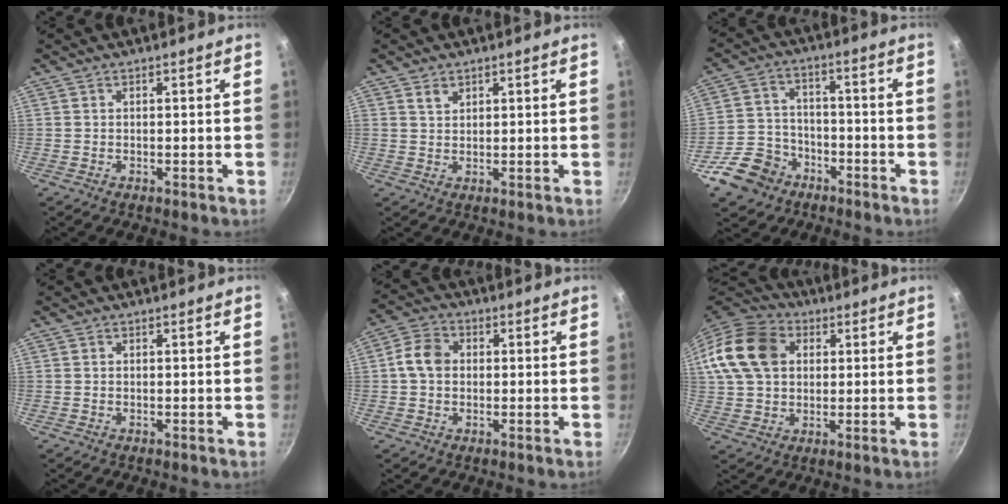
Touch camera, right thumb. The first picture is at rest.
{"total": 2.1, "force": [1.2, 1.3, 1.0], "torque": [-0.015, -0.002, 0.022]}
{"total": 10.6, "force": [-6.1, 7.9, 3.6], "torque": [-0.058, 0.043, -0.108]}
{"total": 0.0}
{"total": 6.1, "force": [0.3, 4.9, 3.7], "torque": [-0.053, 0.017, -0.008]}
{"total": 17.2, "force": [4.2, 13.1, 10.4], "torque": [-0.197, 0.021, 0.065]}